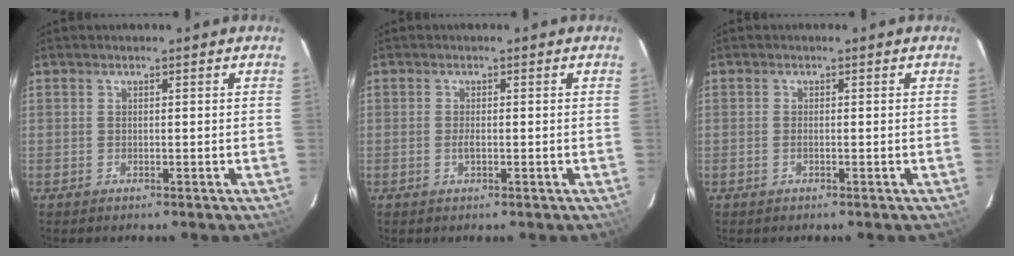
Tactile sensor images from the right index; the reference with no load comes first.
{"total": 1.3, "force": [-0.3, 0.5, 1.1], "torque": [-0.023, -0.001, -0.006]}
{"total": 0.7, "force": [-0.2, 0.2, 0.6], "torque": [-0.014, 0.000, -0.005]}